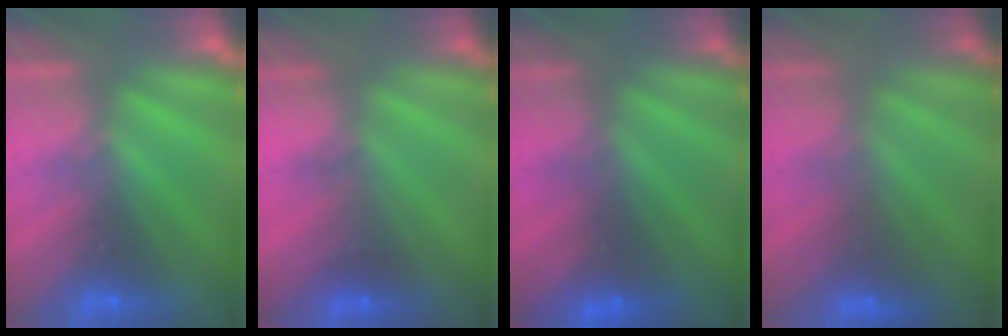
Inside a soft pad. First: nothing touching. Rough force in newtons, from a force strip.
{"total": 1.7}
{"total": 1.5}
{"total": 2.5}